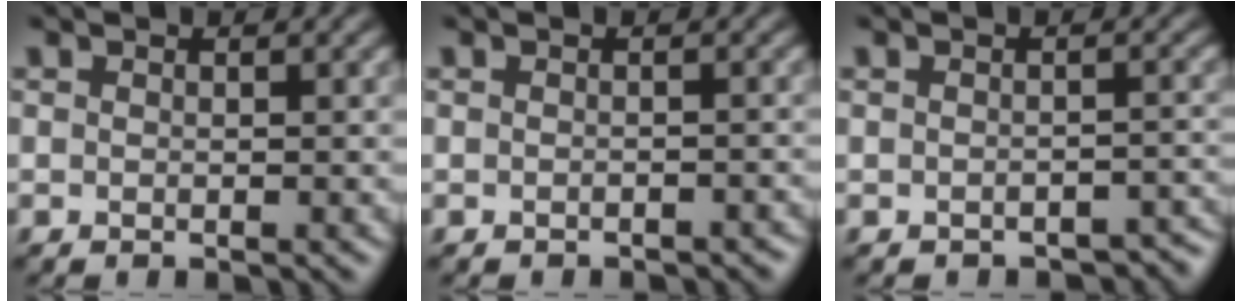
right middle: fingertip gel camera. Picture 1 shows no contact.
{"total": 0.9, "force": [-0.8, 0.3, 0.2], "torque": [-0.002, -0.003, -0.008]}
{"total": 2.1, "force": [-1.8, 0.8, 0.5], "torque": [-0.004, -0.005, -0.013]}